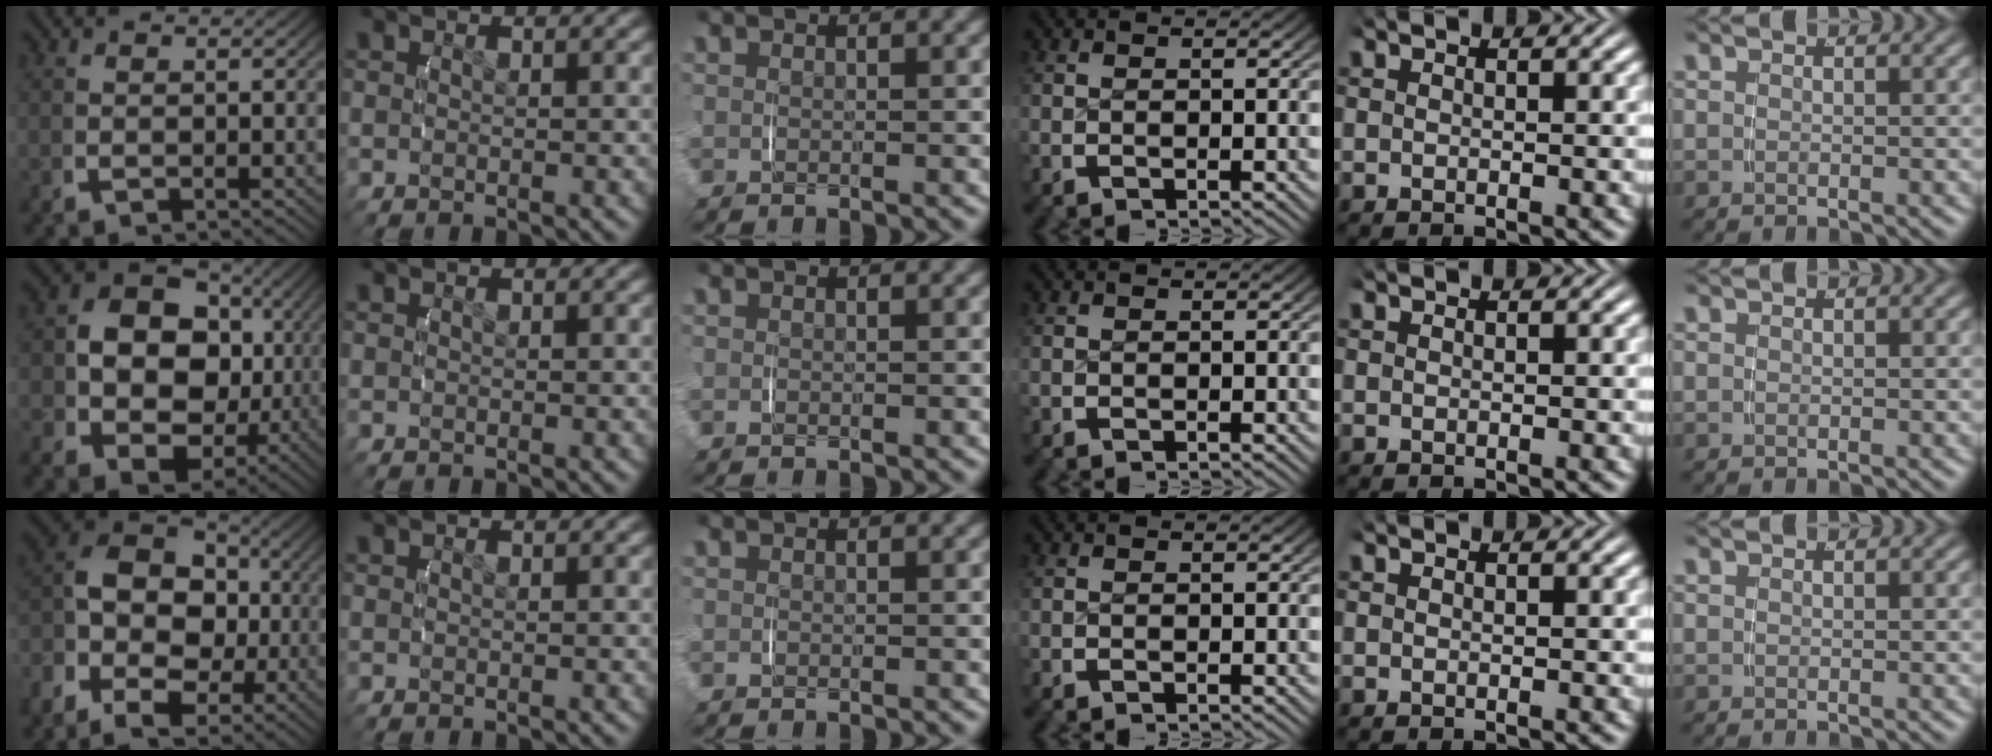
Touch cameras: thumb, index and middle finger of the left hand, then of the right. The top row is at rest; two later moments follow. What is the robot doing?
{"motion": "lift_and_place", "object": "backpack"}